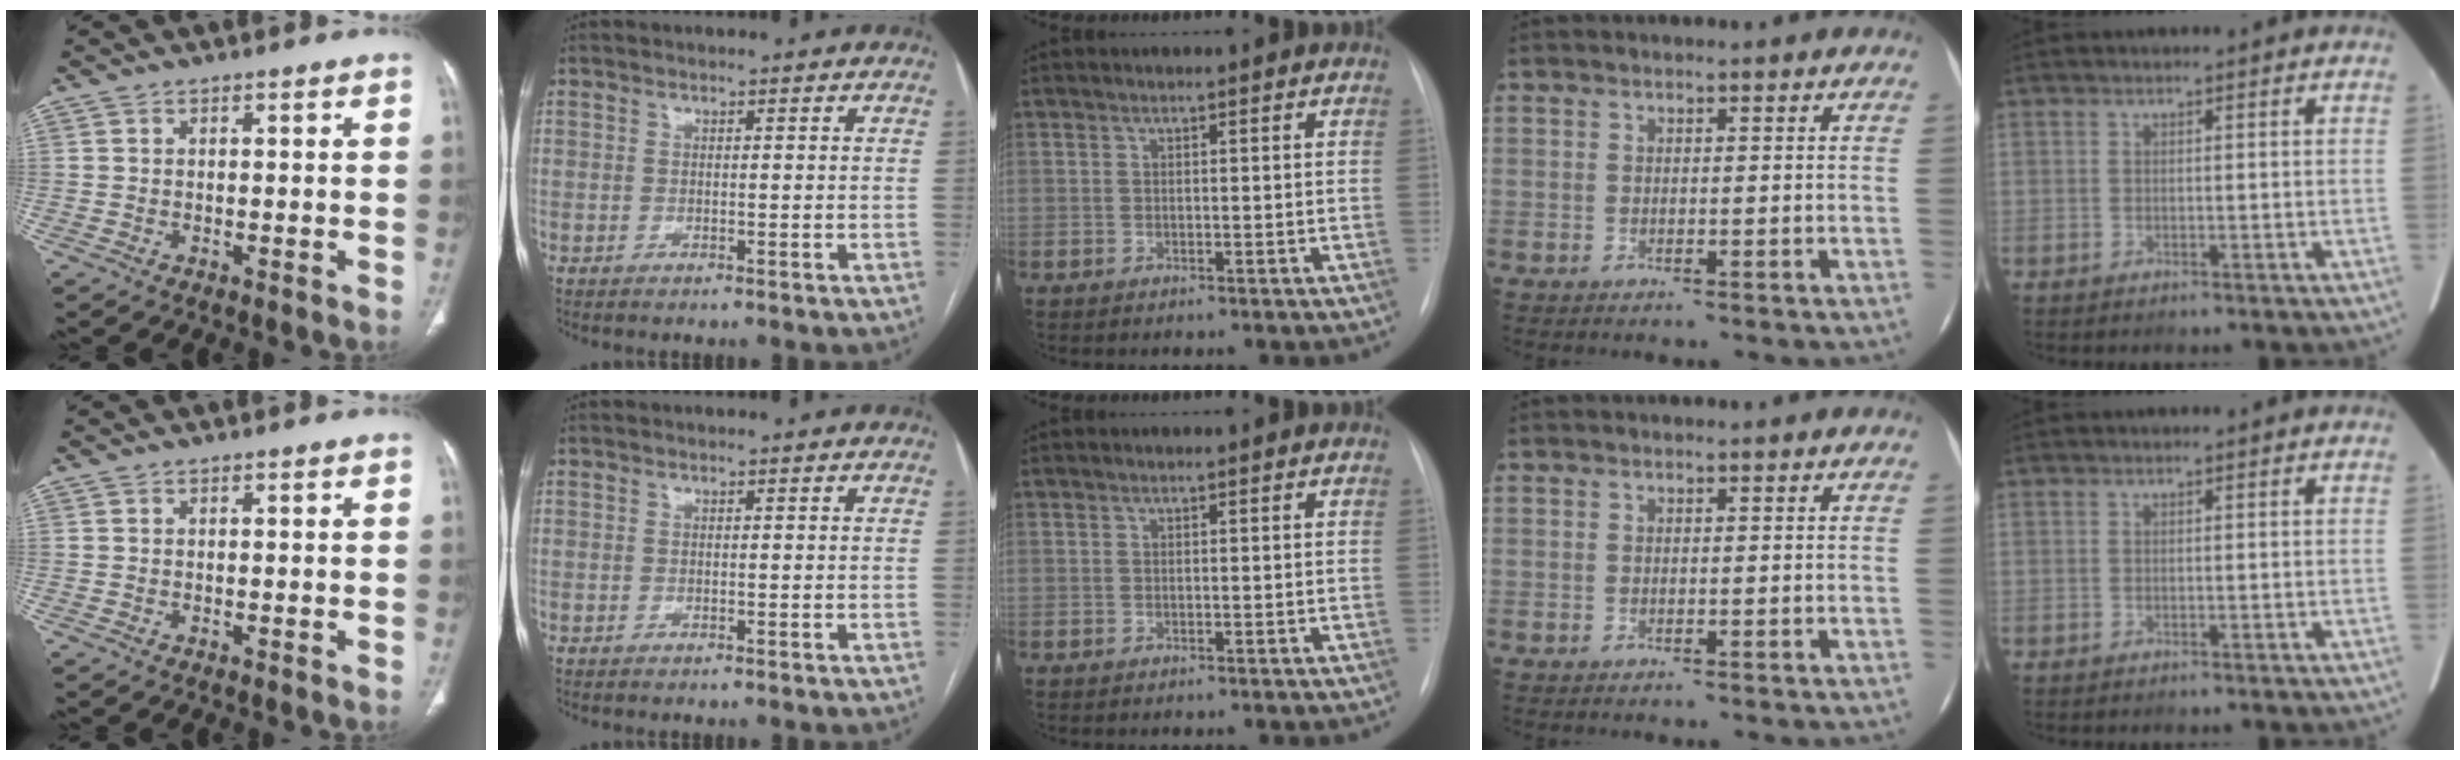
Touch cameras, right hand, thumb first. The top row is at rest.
{}